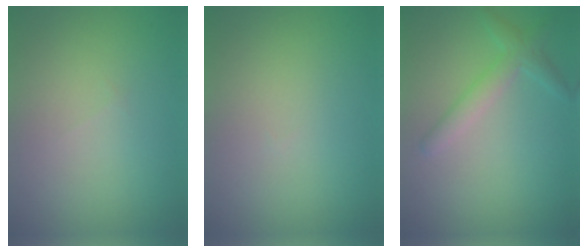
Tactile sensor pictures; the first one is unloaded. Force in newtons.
{"total": 0.0}
{"total": 2.5, "press": 2.5, "slide": 0.2}